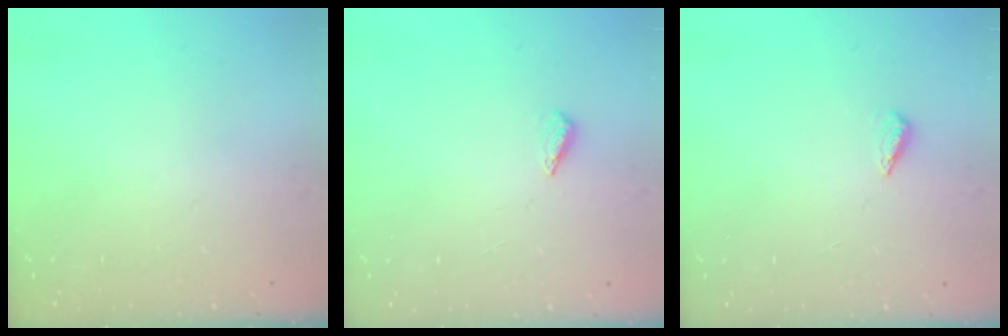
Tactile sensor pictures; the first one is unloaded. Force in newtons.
{"total": 2.1, "press": 1.9, "slide": 0.8}
{"total": 2.3, "press": 2.2, "slide": 0.8}